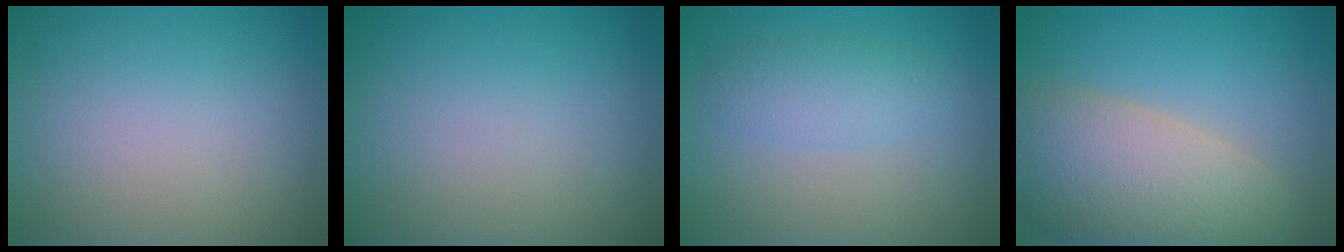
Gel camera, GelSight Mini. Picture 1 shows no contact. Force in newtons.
{"total": 0.0}
{"total": 2.5, "press": 2.5, "slide": 0.2}
{"total": 9.2, "press": 9.1, "slide": 0.9}